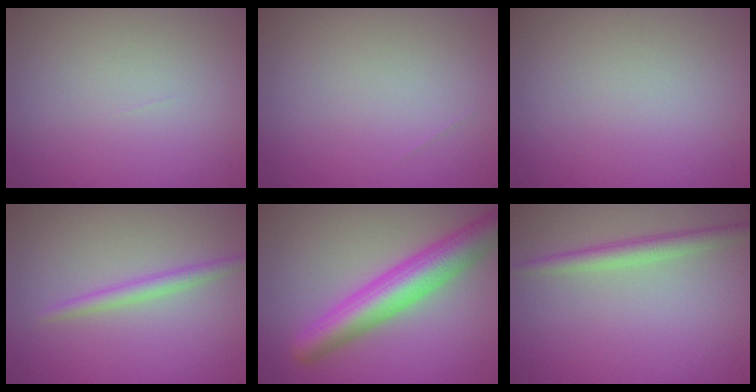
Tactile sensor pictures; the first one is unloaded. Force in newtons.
{"total": 0.0}
{"total": 0.0}
{"total": 1.7, "press": 1.7, "slide": 0.1}
{"total": 6.6, "press": 6.6, "slide": 0.2}
{"total": 2.4, "press": 2.4, "slide": 0.0}